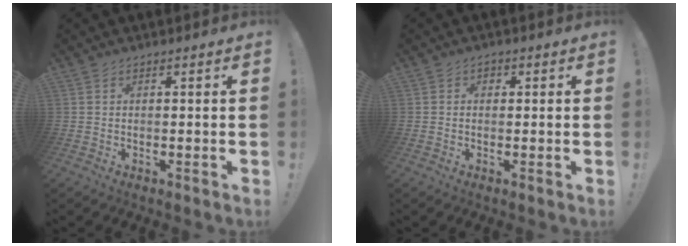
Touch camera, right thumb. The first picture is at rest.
{"total": 1.1, "force": [0.0, 1.0, 0.6], "torque": [-0.005, 0.002, -0.003]}